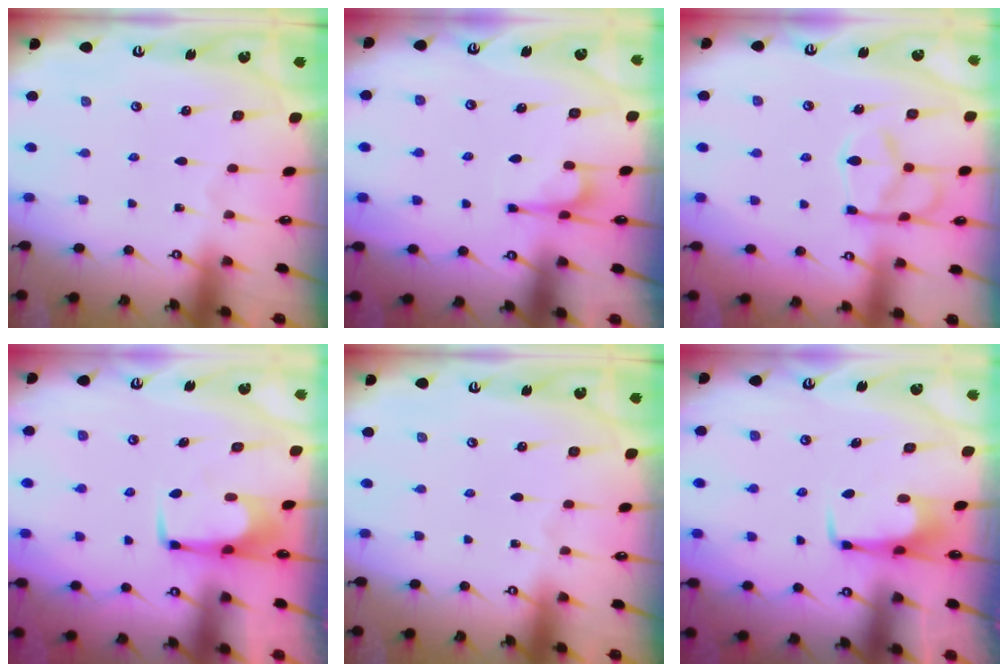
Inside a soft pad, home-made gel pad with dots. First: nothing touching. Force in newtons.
{"total": 3.6, "press": 3.5, "slide": 0.6}
{"total": 13.0, "press": 12.9, "slide": 1.4}
{"total": 1.6, "press": 1.4, "slide": 0.7}
{"total": 0.0}
{"total": 2.9, "press": 2.9, "slide": 0.4}